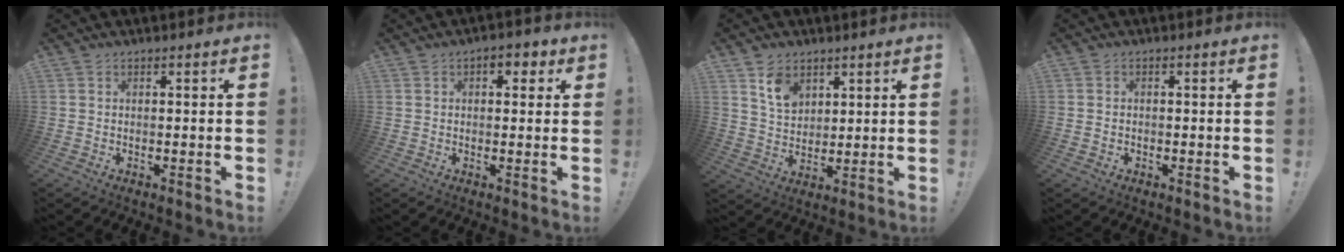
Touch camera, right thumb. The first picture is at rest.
{"total": 4.1, "force": [1.2, 2.7, 2.8], "torque": [-0.025, 0.000, 0.016]}
{"total": 9.0, "force": [5.4, 6.0, 3.8], "torque": [-0.050, -0.030, 0.102]}
{"total": 1.2, "force": [-0.4, 1.1, 0.3], "torque": [-0.010, 0.005, -0.007]}